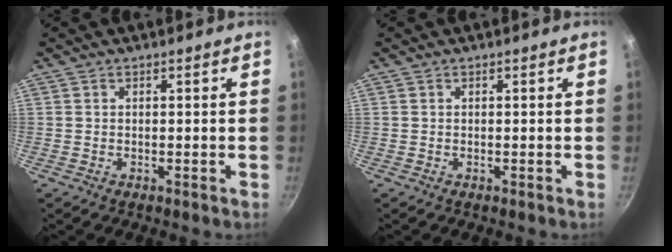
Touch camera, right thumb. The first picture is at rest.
{"total": 0.0}